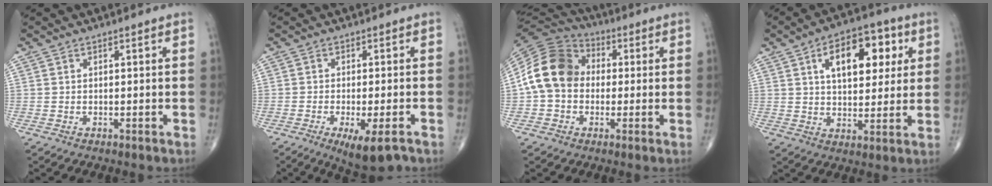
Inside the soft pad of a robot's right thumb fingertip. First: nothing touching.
{"total": 8.5, "force": [-4.7, 2.3, 6.7], "torque": [-0.101, -0.006, -0.070]}
{"total": 14.0, "force": [0.4, 11.2, 8.4], "torque": [-0.148, 0.037, -0.006]}
{"total": 14.3, "force": [4.9, 7.7, 11.0], "torque": [-0.130, 0.000, 0.073]}